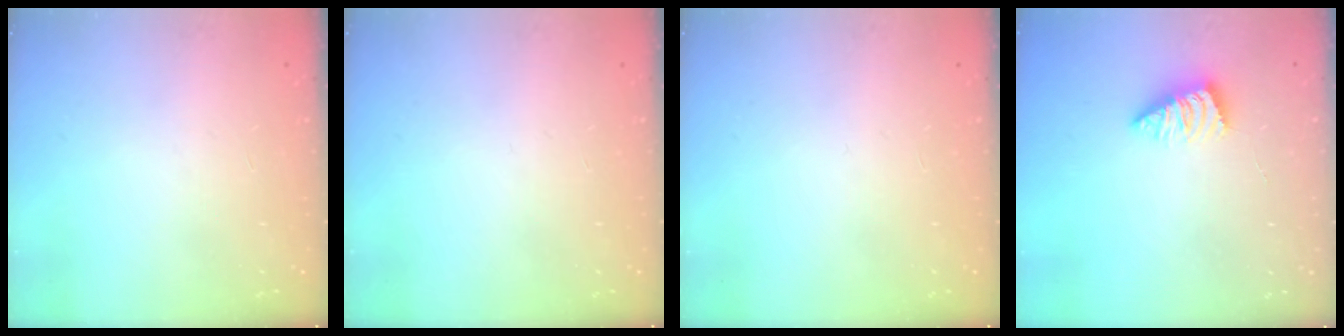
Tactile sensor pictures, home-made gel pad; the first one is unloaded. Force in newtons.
{"total": 0.0}
{"total": 0.0}
{"total": 3.5, "press": 3.4, "slide": 0.5}